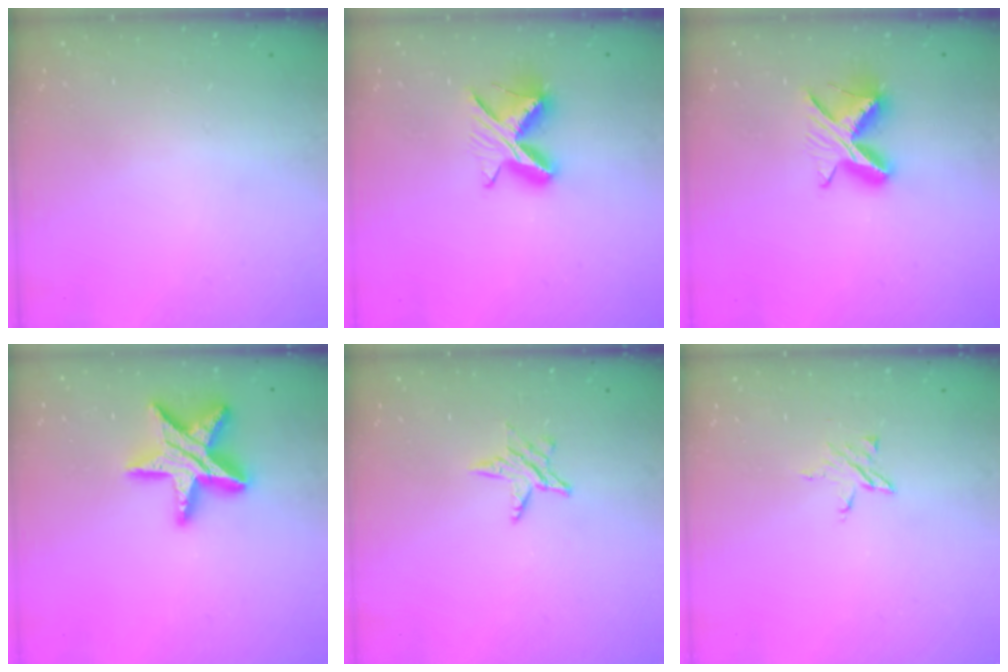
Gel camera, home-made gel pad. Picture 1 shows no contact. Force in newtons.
{"total": 8.7, "press": 8.7, "slide": 0.2}
{"total": 8.7, "press": 8.7, "slide": 0.2}
{"total": 17.1, "press": 17.0, "slide": 1.5}
{"total": 5.0, "press": 5.0, "slide": 0.6}
{"total": 3.1, "press": 3.0, "slide": 0.3}